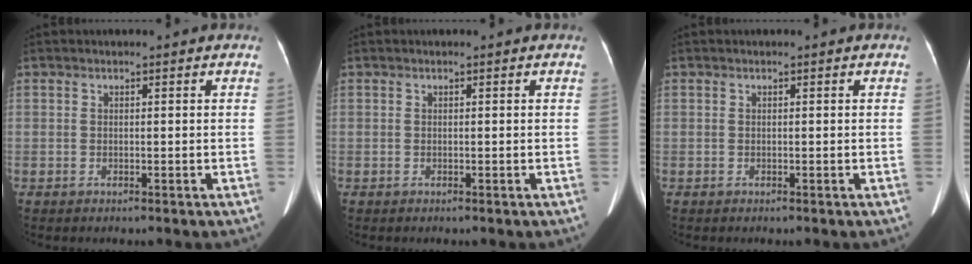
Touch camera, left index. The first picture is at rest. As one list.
[{"total": 0.0}, {"total": 0.0}]